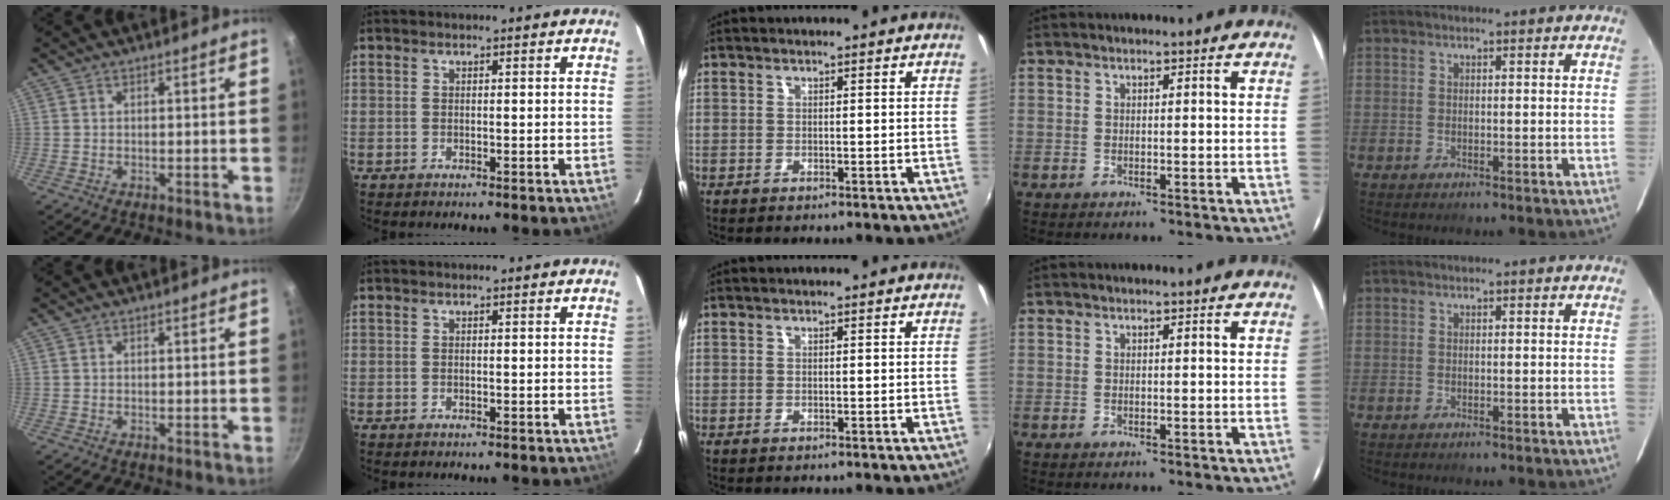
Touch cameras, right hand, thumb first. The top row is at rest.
{}